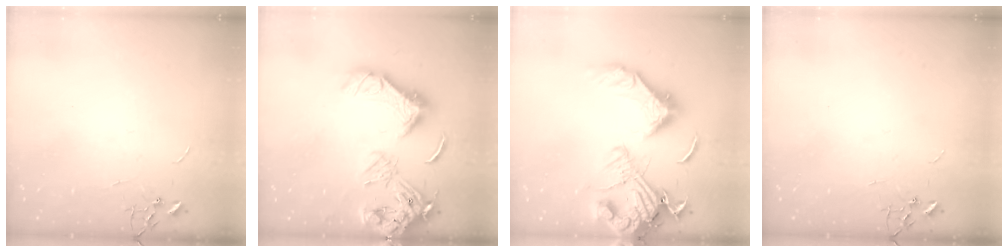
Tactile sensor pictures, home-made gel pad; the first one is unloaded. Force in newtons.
{"total": 21.2, "press": 21.0, "slide": 2.3}
{"total": 22.6, "press": 22.3, "slide": 3.7}
{"total": 0.0}